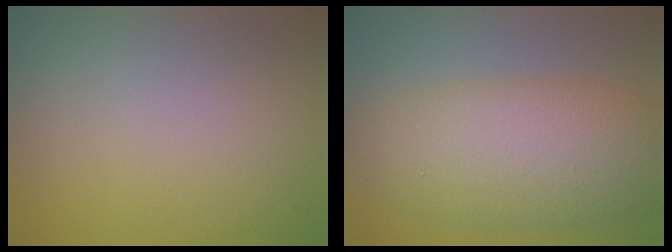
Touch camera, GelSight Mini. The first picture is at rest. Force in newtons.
{"total": 8.6, "press": 8.6, "slide": 0.4}